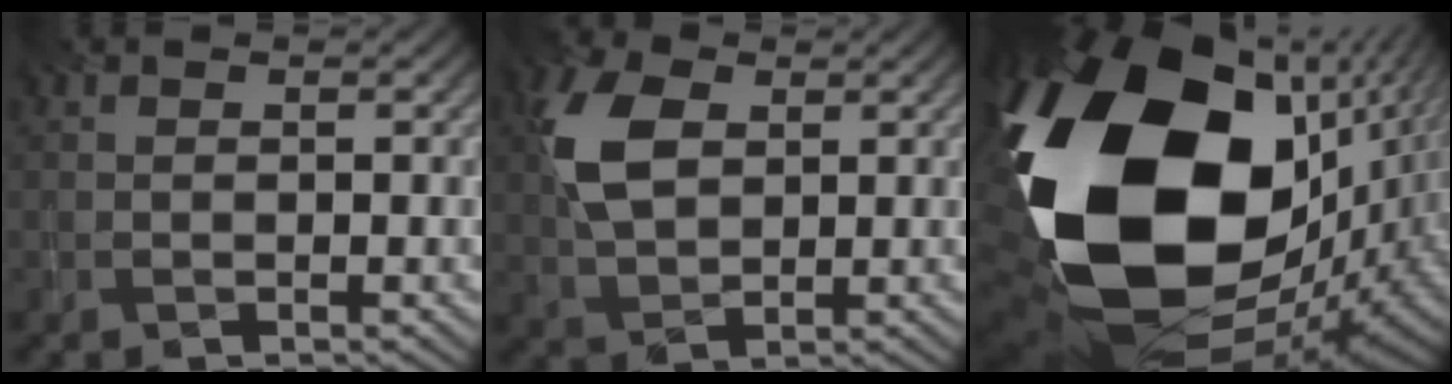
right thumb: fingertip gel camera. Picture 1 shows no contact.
{"total": 7.6, "force": [2.1, 4.7, 5.7], "torque": [-0.143, 0.010, 0.038]}
{"total": 23.4, "force": [1.2, 15.4, 17.7], "torque": [-0.420, -0.069, 0.051]}